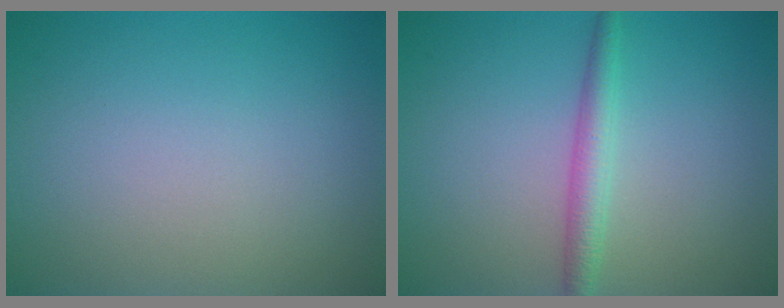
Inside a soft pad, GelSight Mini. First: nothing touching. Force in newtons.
{"total": 2.3, "press": 2.3, "slide": 0.0}